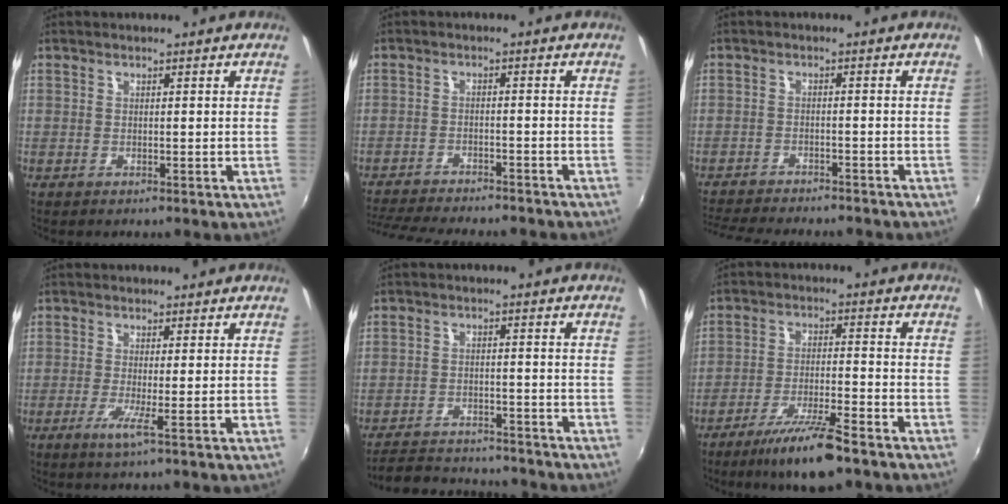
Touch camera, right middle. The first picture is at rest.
{"total": 15.0, "force": [-13.3, 2.7, 6.2], "torque": [-0.135, -0.026, -0.198]}
{"total": 12.8, "force": [-11.5, 2.4, 5.1], "torque": [-0.117, -0.022, -0.172]}
{"total": 2.5, "force": [-0.7, -0.8, 2.3], "torque": [-0.054, -0.009, -0.022]}
{"total": 12.4, "force": [-11.4, 2.8, 3.7], "torque": [-0.098, 0.000, -0.171]}
{"total": 10.5, "force": [-7.7, 1.3, 7.0], "torque": [-0.145, -0.016, -0.133]}